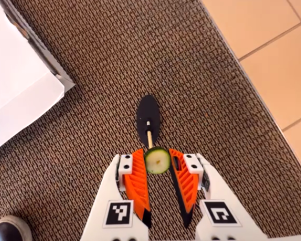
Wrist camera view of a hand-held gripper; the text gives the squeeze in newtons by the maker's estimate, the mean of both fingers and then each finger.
{"total": 6.3, "left": 6.0, "right": 6.7}